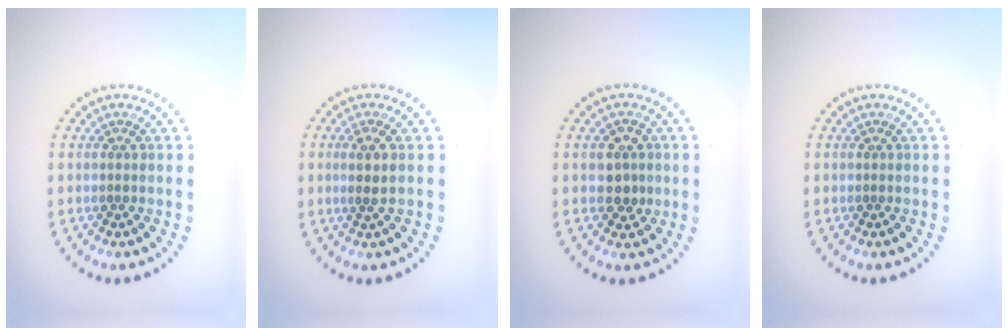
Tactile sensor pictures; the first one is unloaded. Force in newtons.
{"total": 1.3, "press": 1.1, "slide": 0.7}
{"total": 2.1, "press": 2.0, "slide": 0.4}
{"total": 0.0}